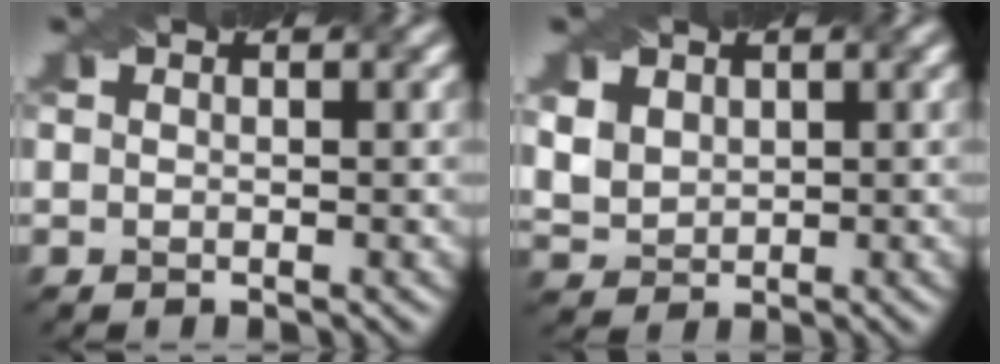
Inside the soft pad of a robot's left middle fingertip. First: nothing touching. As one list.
[{"total": 4.6, "force": [2.3, 3.4, 2.1], "torque": [-0.073, 0.012, 0.057]}]